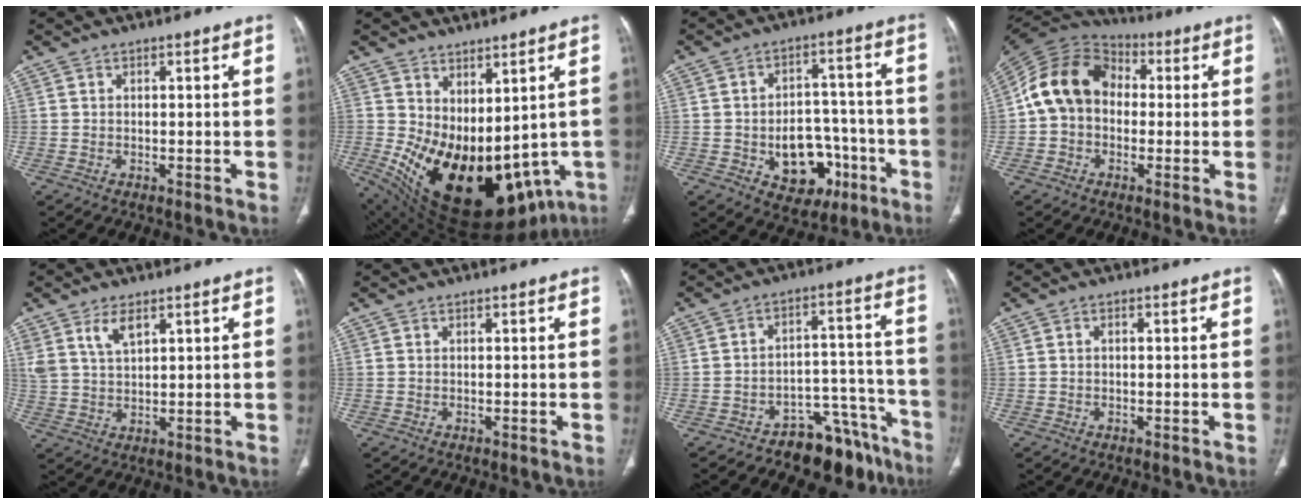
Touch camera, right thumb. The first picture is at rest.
{"total": 21.8, "force": [-1.9, 12.7, 17.7], "torque": [-0.271, -0.028, 0.014]}
{"total": 12.9, "force": [-4.7, 9.2, 7.7], "torque": [-0.067, 0.045, -0.052]}
{"total": 13.8, "force": [0.3, 11.0, 8.4], "torque": [-0.141, 0.036, -0.010]}
{"total": 5.0, "force": [3.0, 2.2, 3.3], "torque": [-0.062, -0.014, 0.064]}
{"total": 0.0}
{"total": 11.5, "force": [-9.3, 5.8, 3.5], "torque": [0.002, 0.119, -0.139]}
{"total": 0.6, "force": [0.0, 0.4, 0.5], "torque": [-0.008, 0.001, -0.002]}